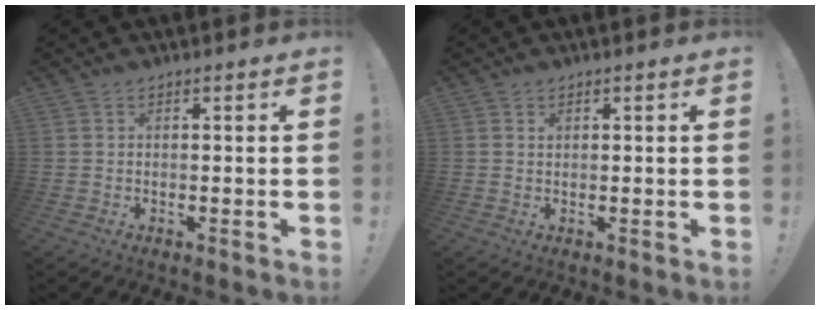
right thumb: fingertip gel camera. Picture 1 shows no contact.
{"total": 0.6, "force": [0.5, 0.4, 0.1], "torque": [0.006, -0.005, 0.009]}